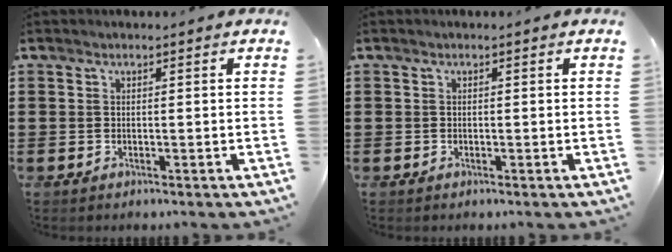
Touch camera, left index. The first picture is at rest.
{"total": 0.0}